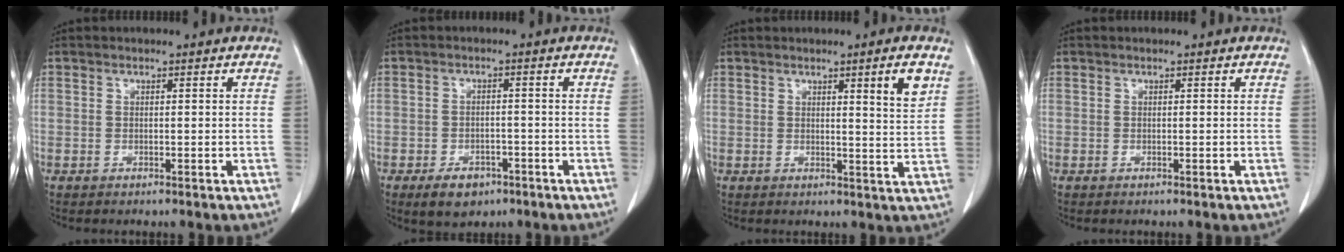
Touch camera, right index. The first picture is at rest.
{"total": 5.0, "force": [-3.0, 3.0, 2.5], "torque": [-0.041, 0.001, -0.039]}
{"total": 4.3, "force": [2.6, 0.5, 3.5], "torque": [-0.039, -0.016, 0.032]}
{"total": 0.0}